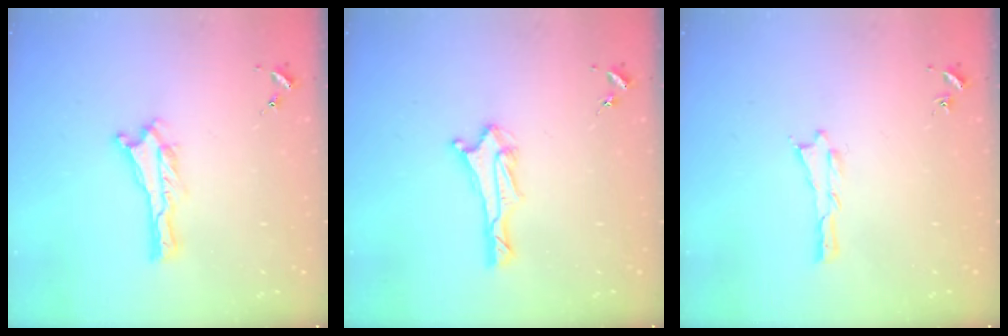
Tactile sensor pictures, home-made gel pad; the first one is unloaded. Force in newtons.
{"total": 2.9, "press": 2.8, "slide": 0.7}
{"total": 0.0}